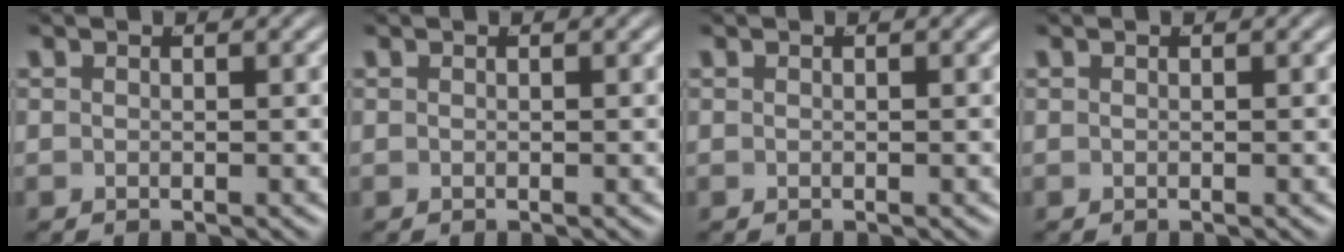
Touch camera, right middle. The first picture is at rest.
{"total": 0.0}
{"total": 0.0}
{"total": 0.0}